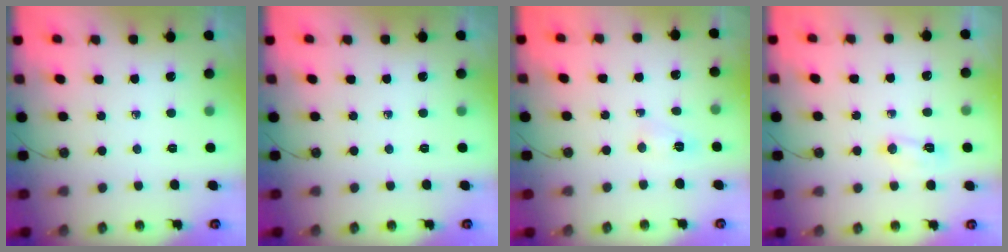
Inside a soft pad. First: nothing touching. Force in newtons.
{"total": 0.0}
{"total": 3.7, "press": 3.7, "slide": 0.6}
{"total": 3.9, "press": 3.8, "slide": 0.7}